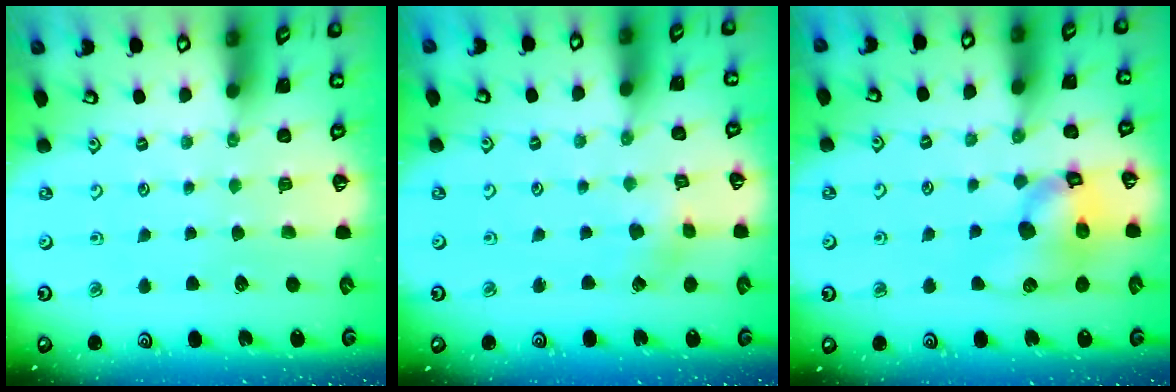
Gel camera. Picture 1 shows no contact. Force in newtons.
{"total": 2.4, "press": 2.4, "slide": 0.2}
{"total": 13.0, "press": 12.8, "slide": 2.0}